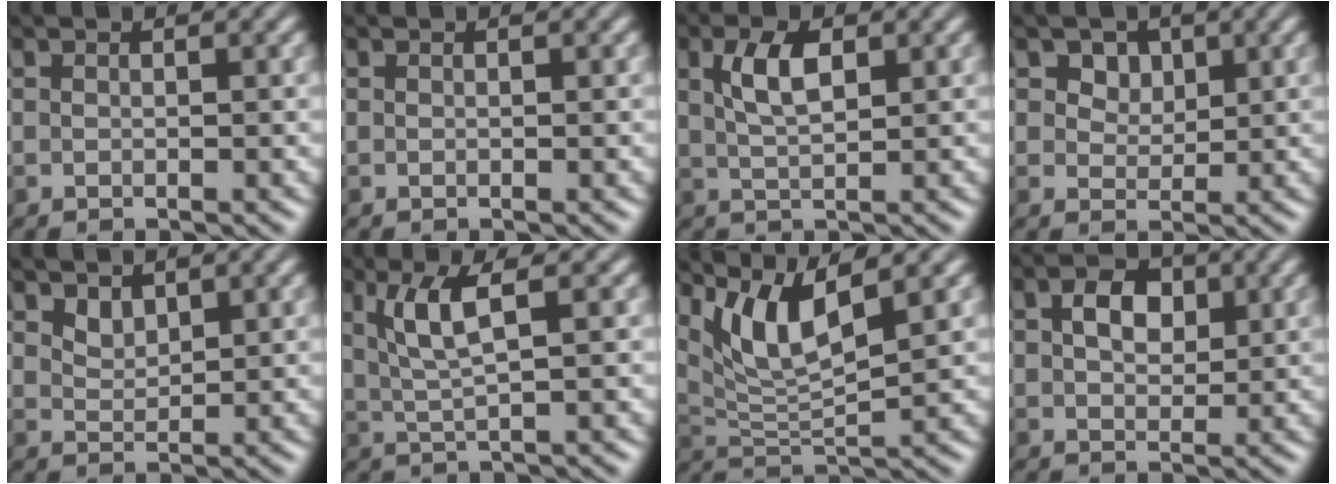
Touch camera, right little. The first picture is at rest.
{"total": 0.0}
{"total": 3.3, "force": [1.1, 1.4, 2.8], "torque": [-0.057, 0.006, 0.021]}
{"total": 3.2, "force": [1.7, 2.3, 1.4], "torque": [-0.032, -0.010, 0.037]}
{"total": 1.3, "force": [1.0, 0.6, 0.4], "torque": [-0.008, -0.003, 0.025]}
{"total": 3.8, "force": [1.1, 0.7, 3.5], "torque": [-0.073, 0.001, 0.024]}
{"total": 5.1, "force": [2.9, 1.0, 4.1], "torque": [-0.082, -0.003, 0.060]}
{"total": 3.3, "force": [0.9, 2.3, 2.2], "torque": [-0.043, 0.006, 0.013]}